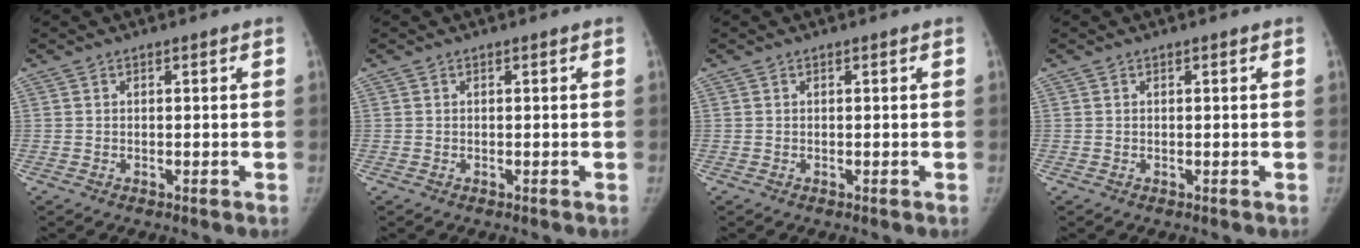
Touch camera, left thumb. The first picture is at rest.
{"total": 0.0}
{"total": 0.0}
{"total": 0.0}